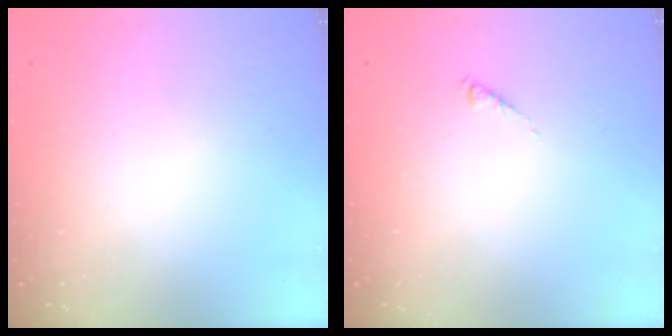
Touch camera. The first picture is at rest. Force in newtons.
{"total": 0.0}